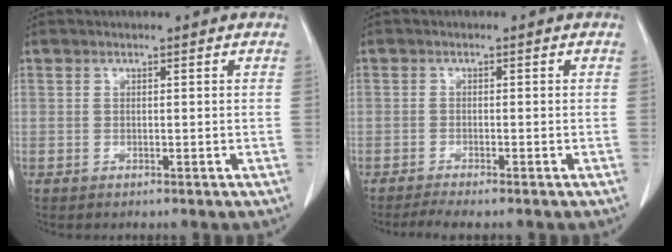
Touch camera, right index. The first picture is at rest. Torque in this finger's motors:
{"motor_torque": [0.21, -0.24, 0.09, 0.02]}